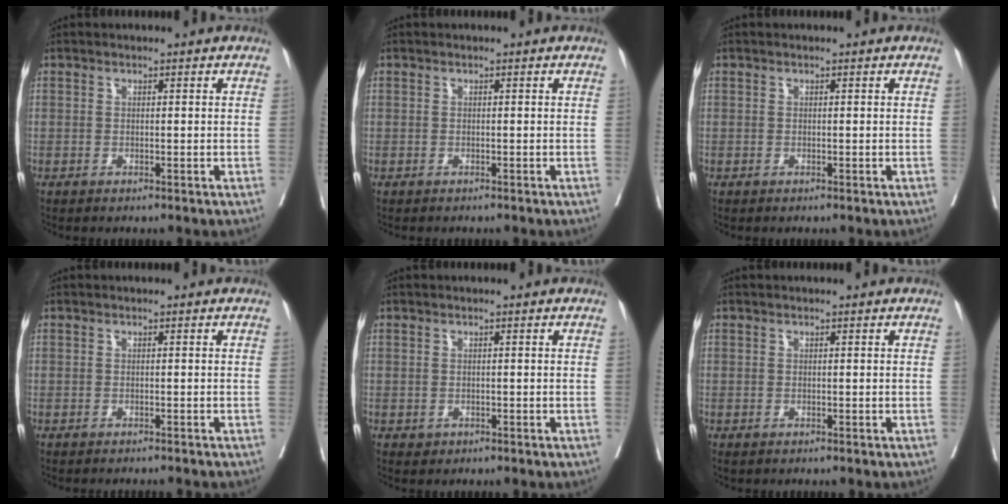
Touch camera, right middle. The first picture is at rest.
{"total": 0.7, "force": [-0.7, 0.3, 0.1], "torque": [-0.013, -0.001, -0.012]}
{"total": 0.0}
{"total": 3.1, "force": [-3.0, 0.1, 0.8], "torque": [-0.008, -0.009, -0.037]}
{"total": 0.8, "force": [-0.3, 0.7, 0.2], "torque": [-0.003, 0.002, 0.000]}
{"total": 0.0}